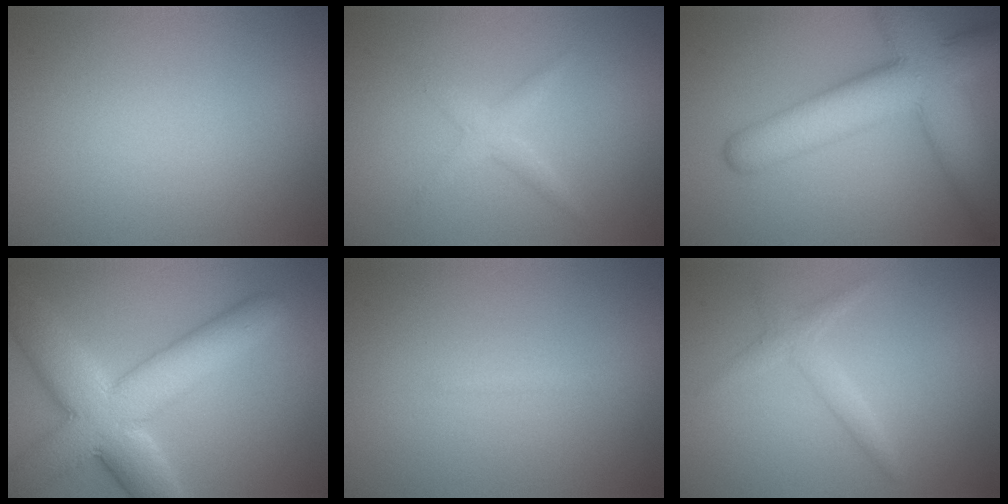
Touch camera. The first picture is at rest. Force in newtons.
{"total": 1.6, "press": 1.6, "slide": 0.0}
{"total": 10.1, "press": 10.0, "slide": 0.5}
{"total": 10.2, "press": 10.2, "slide": 0.5}
{"total": 0.8, "press": 0.7, "slide": 0.1}
{"total": 1.7, "press": 1.7, "slide": 0.1}